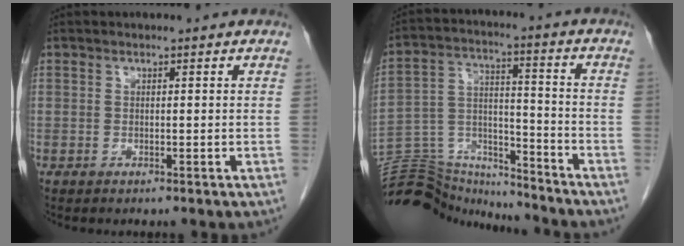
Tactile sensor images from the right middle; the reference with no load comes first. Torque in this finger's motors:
{"motor_torque": [0.96, -1.18, -0.07, -0.02]}